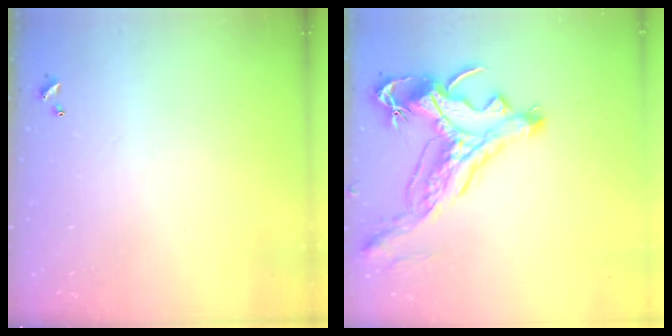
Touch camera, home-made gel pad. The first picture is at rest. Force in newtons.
{"total": 5.1, "press": 4.8, "slide": 1.7}